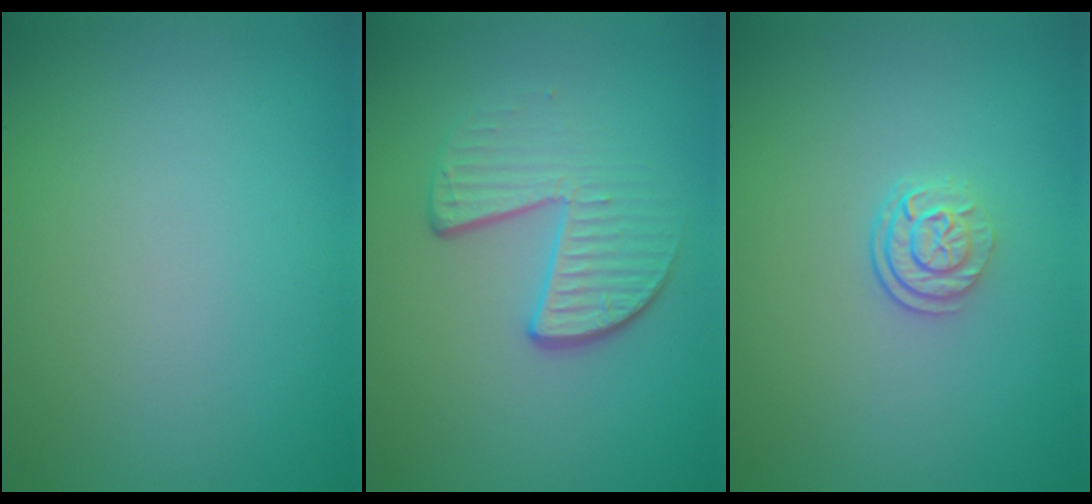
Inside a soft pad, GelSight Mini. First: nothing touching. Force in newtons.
{"total": 4.0, "press": 2.7, "slide": 2.9}
{"total": 2.5, "press": 1.8, "slide": 1.8}